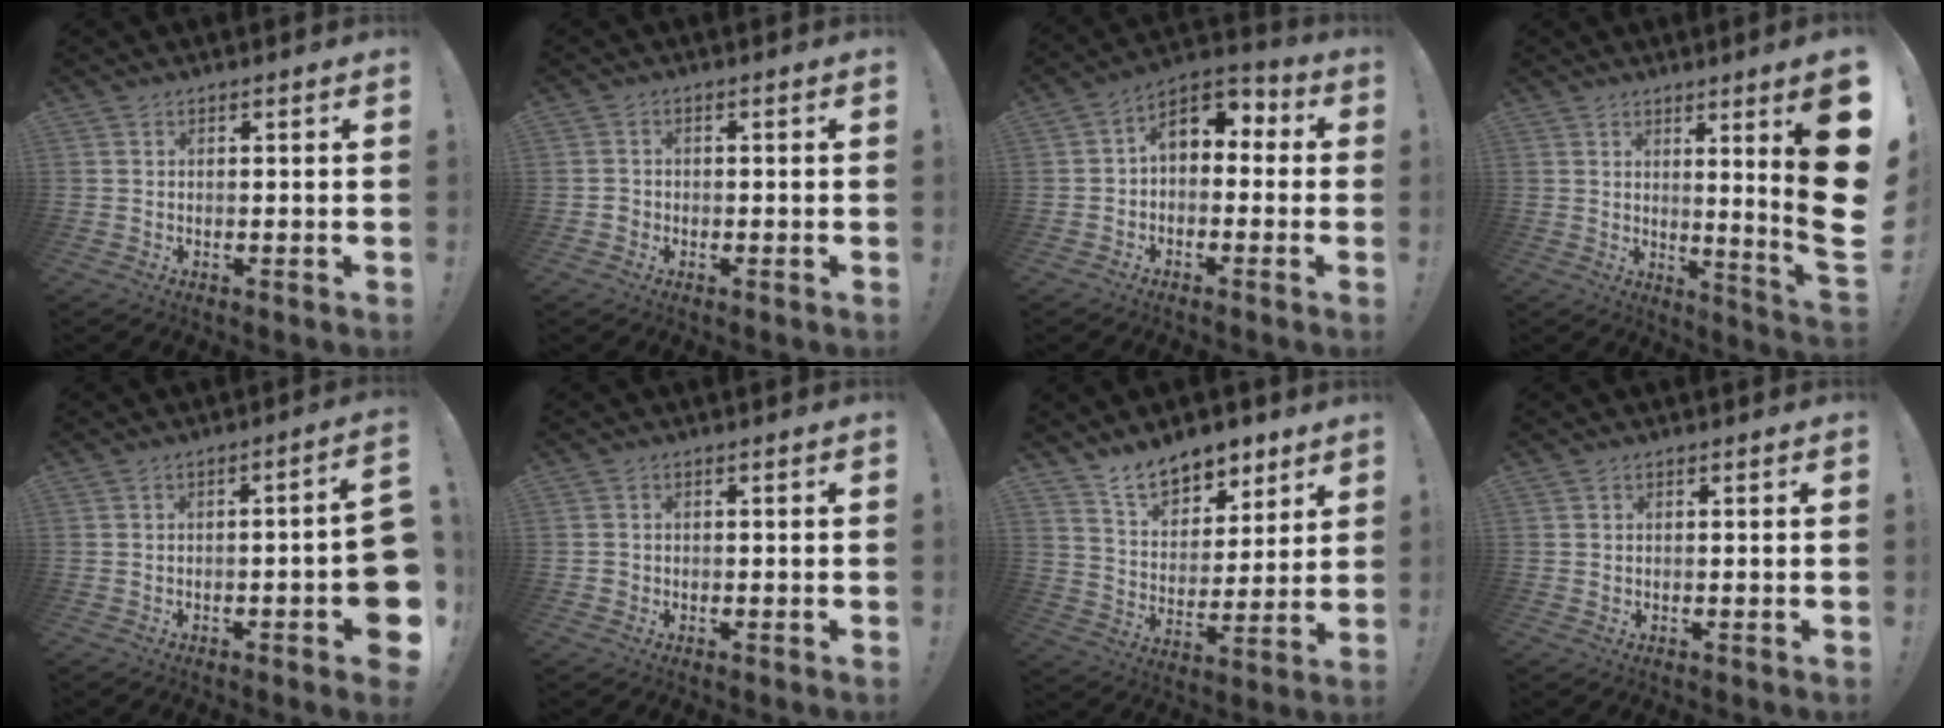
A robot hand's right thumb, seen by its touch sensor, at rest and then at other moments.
{"total": 1.7, "force": [-0.9, 1.4, 0.5], "torque": [-0.008, 0.005, -0.016]}
{"total": 8.4, "force": [1.4, 5.9, 5.8], "torque": [-0.084, 0.005, 0.033]}
{"total": 13.9, "force": [3.4, -1.2, 13.4], "torque": [-0.182, -0.052, 0.036]}
{"total": 8.3, "force": [-2.5, 1.3, 7.8], "torque": [-0.101, 0.004, -0.036]}
{"total": 1.3, "force": [-0.5, 1.2, 0.4], "torque": [-0.007, 0.004, -0.009]}
{"total": 11.9, "force": [9.6, 6.0, 3.8], "torque": [-0.060, -0.069, 0.182]}
{"total": 0.7, "force": [0.0, 0.7, 0.2], "torque": [0.005, 0.000, -0.002]}